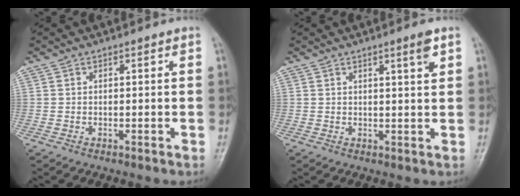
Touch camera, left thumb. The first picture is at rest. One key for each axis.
{"total": 2.9, "fx": 1.7, "fy": 0.1, "fz": 2.4, "tx": -0.035, "ty": -0.011, "tz": 0.028}